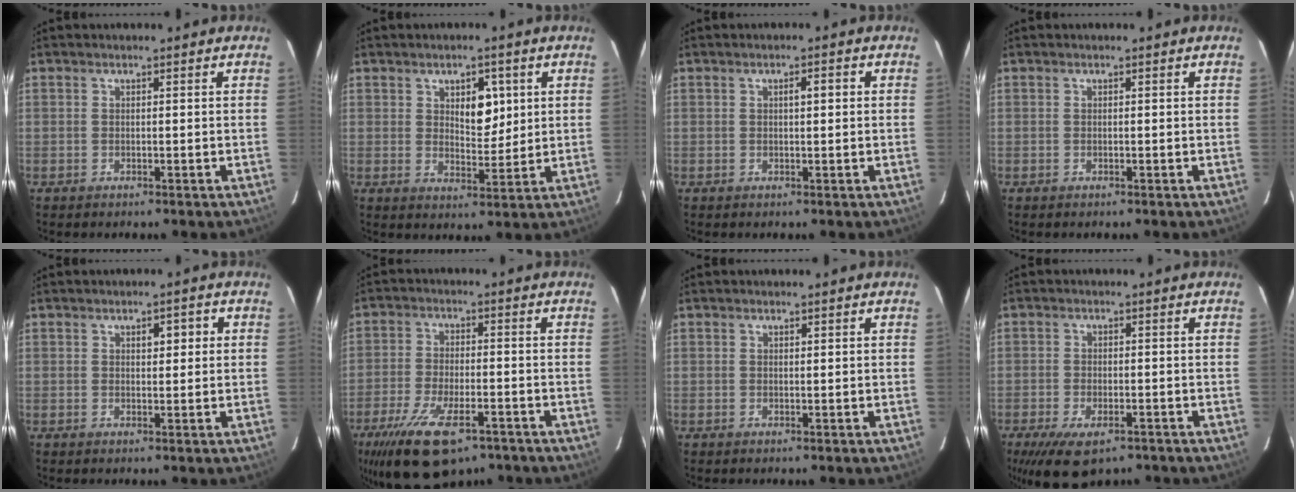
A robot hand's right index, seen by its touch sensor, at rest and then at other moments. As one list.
[{"total": 5.5, "force": [2.0, 2.8, 4.3], "torque": [-0.063, 0.000, 0.035]}, {"total": 1.7, "force": [0.3, 0.4, 1.6], "torque": [-0.027, 0.004, 0.005]}, {"total": 0.0}, {"total": 2.5, "force": [0.8, 1.2, 2.0], "torque": [-0.029, 0.010, 0.012]}, {"total": 13.2, "force": [-8.7, 4.5, 8.9], "torque": [-0.173, -0.023, -0.144]}, {"total": 0.0}, {"total": 9.0, "force": [-6.1, 3.7, 5.5], "torque": [-0.096, -0.012, -0.097]}]